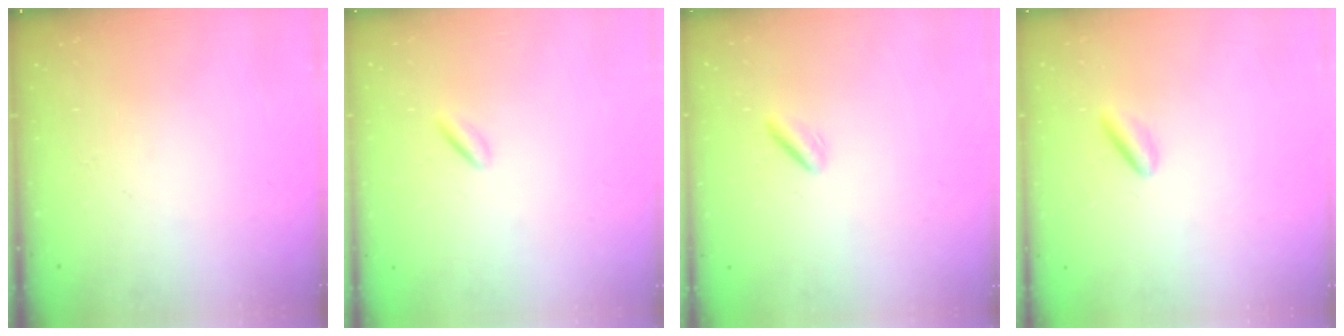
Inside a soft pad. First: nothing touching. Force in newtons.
{"total": 0.6, "press": 0.3, "slide": 0.5}
{"total": 0.8, "press": 0.4, "slide": 0.7}
{"total": 2.7, "press": 2.6, "slide": 0.7}